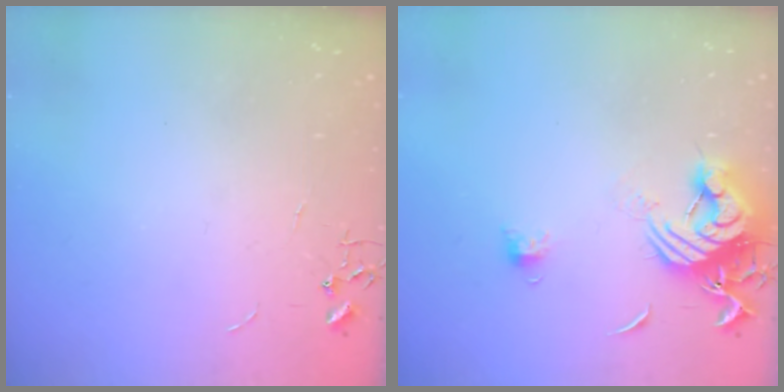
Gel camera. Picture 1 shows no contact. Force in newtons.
{"total": 12.9, "press": 12.8, "slide": 1.5}